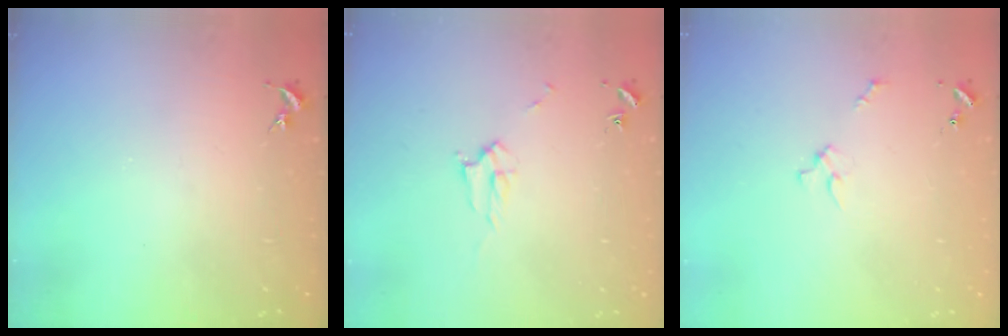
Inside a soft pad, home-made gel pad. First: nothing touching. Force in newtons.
{"total": 2.3, "press": 2.3, "slide": 0.3}
{"total": 2.0, "press": 2.0, "slide": 0.2}